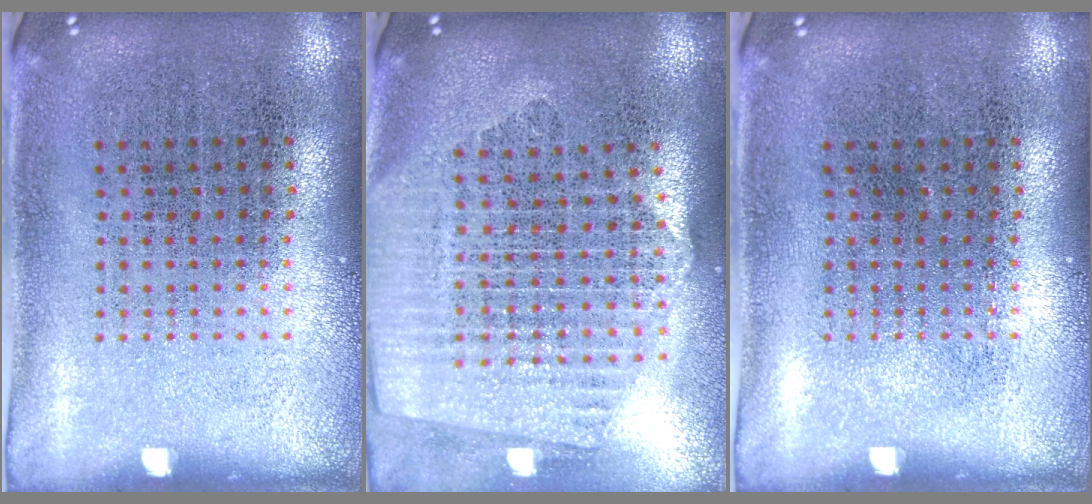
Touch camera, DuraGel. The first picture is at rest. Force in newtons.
{"total": 2.3, "press": 2.0, "slide": 1.1}
{"total": 0.0}